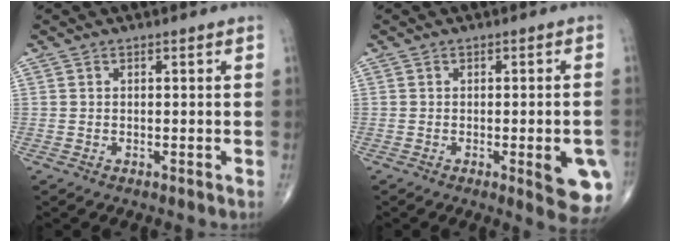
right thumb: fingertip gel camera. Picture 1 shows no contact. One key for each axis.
{"total": 8.7, "fx": -2.6, "fy": 2.3, "fz": 8.0, "tx": -0.079, "ty": -0.005, "tz": -0.025}